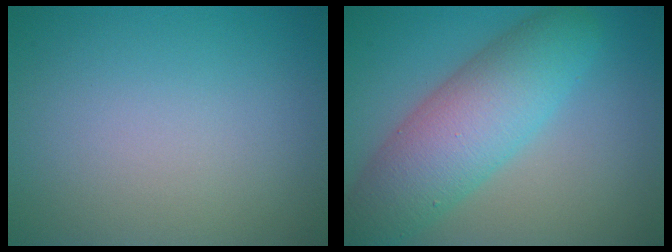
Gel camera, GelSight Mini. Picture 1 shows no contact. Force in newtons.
{"total": 8.2, "press": 8.2, "slide": 0.2}